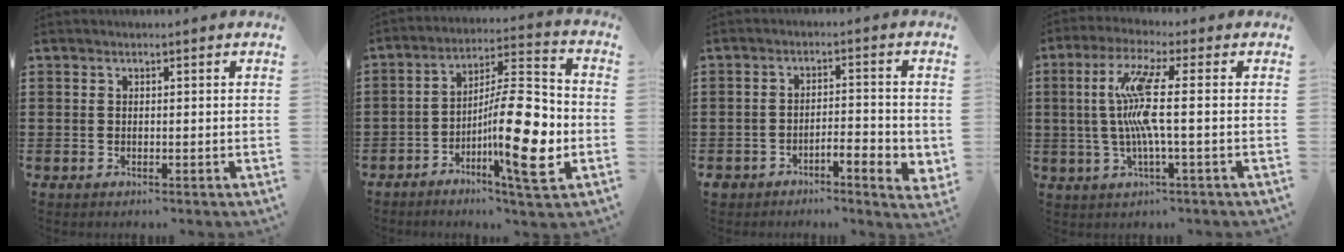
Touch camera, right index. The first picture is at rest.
{"total": 14.9, "force": [-3.9, 3.6, 13.9], "torque": [-0.216, -0.007, -0.072]}
{"total": 3.8, "force": [-2.5, 1.2, 2.6], "torque": [-0.043, 0.004, -0.046]}
{"total": 9.1, "force": [0.1, 0.1, 9.1], "torque": [-0.209, -0.020, -0.016]}